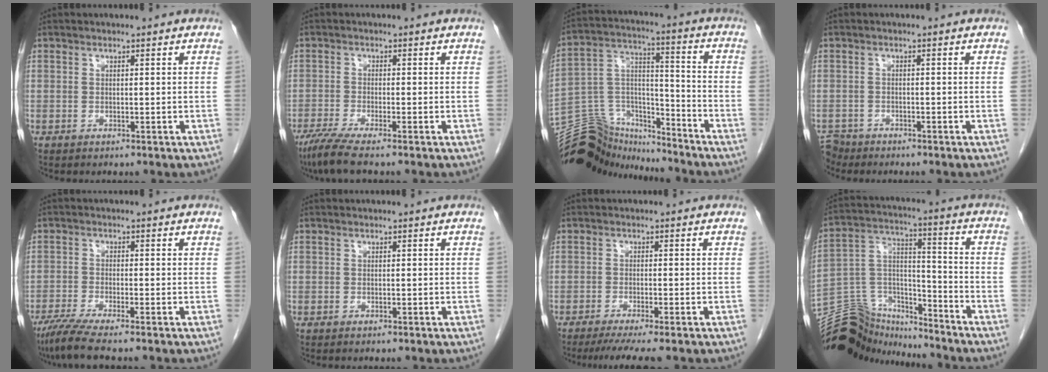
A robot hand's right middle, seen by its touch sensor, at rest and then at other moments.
{"total": 5.1, "force": [-3.9, -0.2, 3.3], "torque": [-0.061, -0.015, -0.075]}
{"total": 15.6, "force": [-14.9, 4.2, 1.4], "torque": [-0.037, 0.063, -0.256]}
{"total": 2.5, "force": [-2.3, 0.7, -0.4], "torque": [0.003, -0.006, -0.042]}
{"total": 5.4, "force": [-4.3, -0.6, 3.2], "torque": [-0.057, -0.018, -0.082]}
{"total": 0.0}
{"total": 6.3, "force": [-5.0, 0.4, 3.7], "torque": [-0.048, -0.013, -0.077]}
{"total": 14.5, "force": [-14.0, 3.6, 0.8], "torque": [-0.023, 0.062, -0.245]}